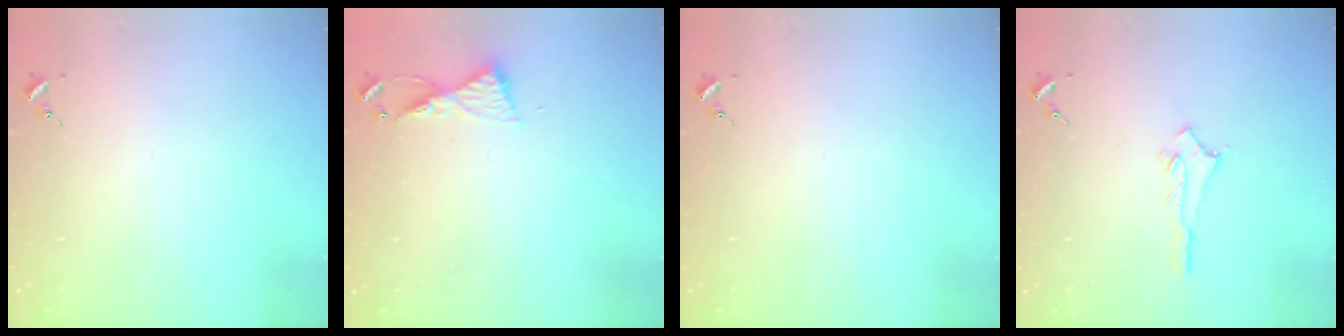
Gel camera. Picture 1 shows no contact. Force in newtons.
{"total": 6.0, "press": 6.0, "slide": 0.6}
{"total": 0.0}
{"total": 2.9, "press": 2.8, "slide": 0.4}